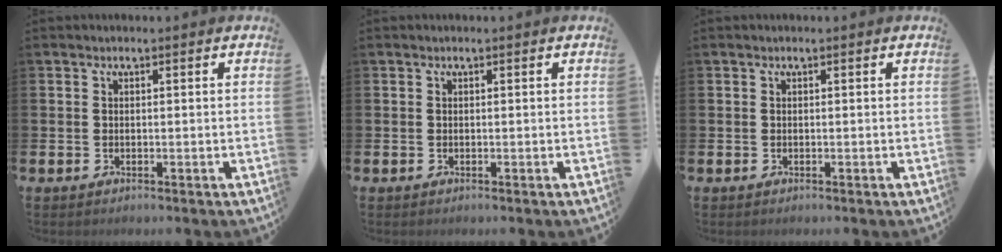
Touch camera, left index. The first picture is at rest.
{"total": 0.0}
{"total": 0.0}